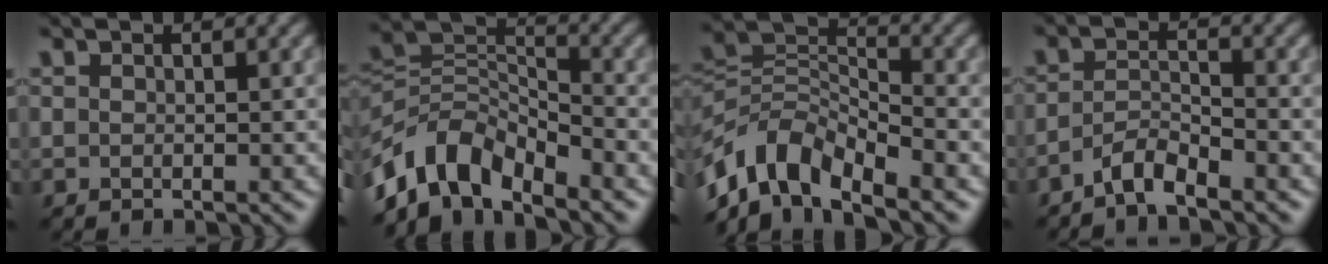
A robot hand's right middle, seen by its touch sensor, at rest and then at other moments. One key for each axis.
{"total": 7.3, "fx": -5.3, "fy": 3.6, "fz": 3.6, "tx": -0.052, "ty": -0.002, "tz": -0.113}
{"total": 8.1, "fx": -5.7, "fy": 3.8, "fz": 4.4, "tx": -0.072, "ty": 0.000, "tz": -0.120}
{"total": 2.7, "fx": -2.3, "fy": 0.5, "fz": 1.4, "tx": -0.026, "ty": 0.007, "tz": -0.049}